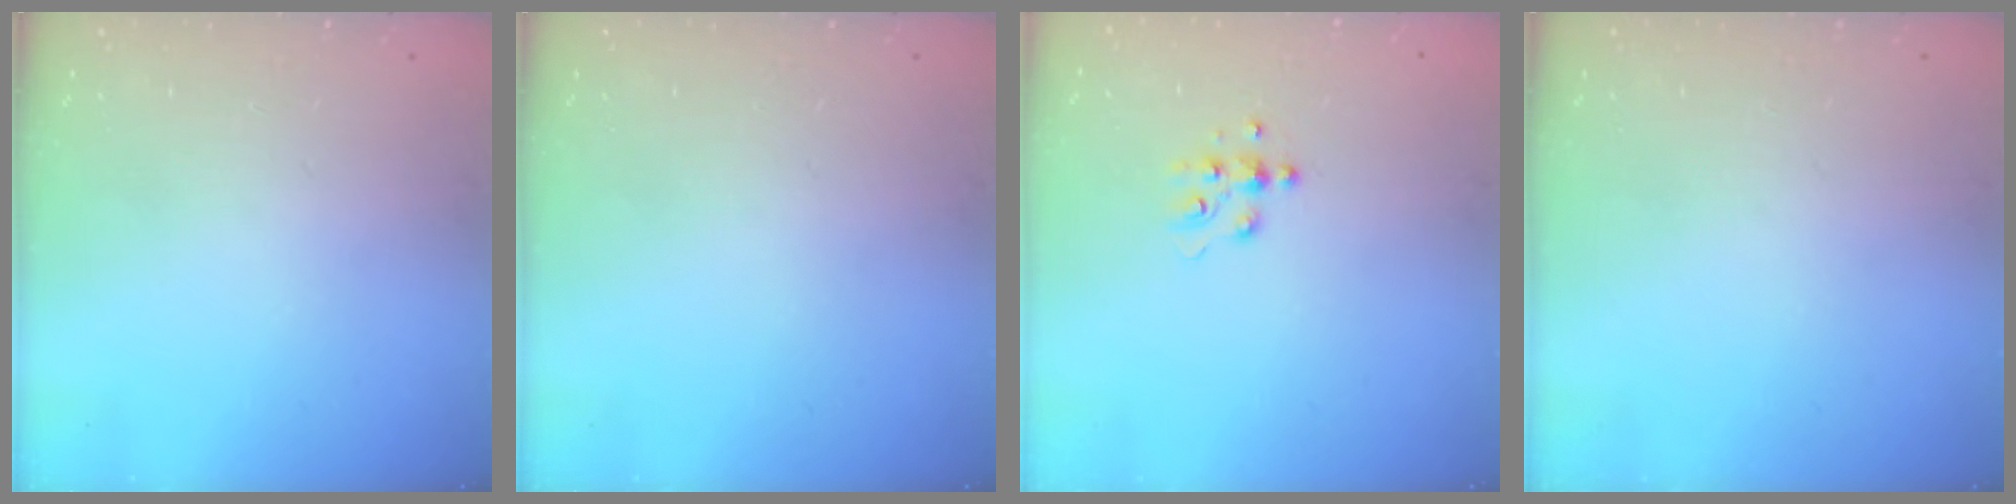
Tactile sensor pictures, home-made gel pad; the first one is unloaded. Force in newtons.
{"total": 0.0}
{"total": 5.9, "press": 5.9, "slide": 0.7}
{"total": 0.0}